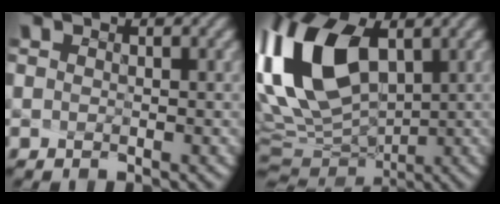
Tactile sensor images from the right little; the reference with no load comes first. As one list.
[{"total": 13.0, "force": [1.9, 7.6, 10.4], "torque": [-0.260, -0.020, 0.059]}]